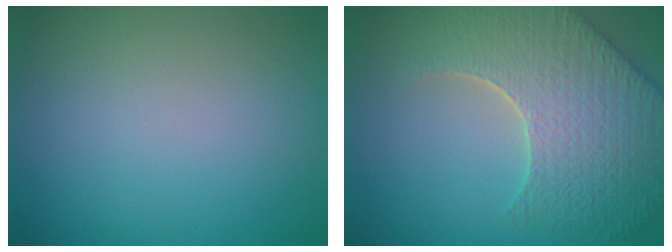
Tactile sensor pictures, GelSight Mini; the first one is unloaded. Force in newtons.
{"total": 8.9, "press": 6.4, "slide": 6.3}